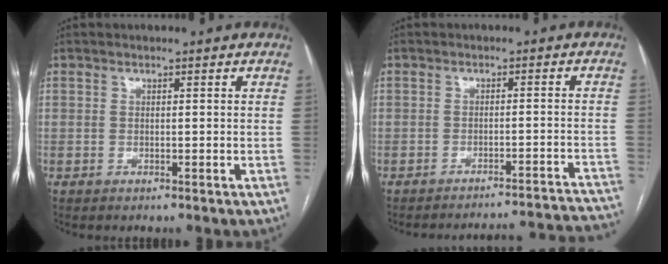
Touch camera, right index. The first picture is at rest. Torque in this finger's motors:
{"motor_torque": [-0.92, -1.21, 0.28, 0.01]}